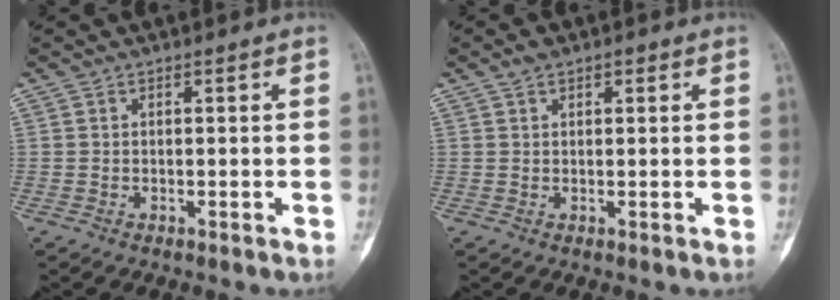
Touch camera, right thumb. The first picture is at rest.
{"total": 2.6, "force": [1.4, 1.5, 1.5], "torque": [-0.021, 0.003, 0.022]}